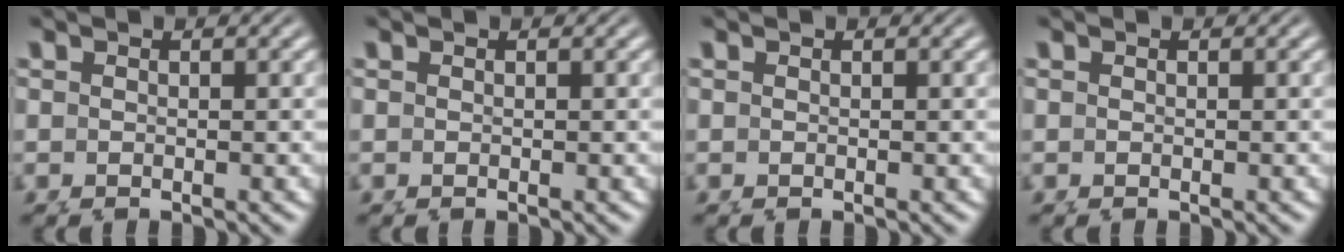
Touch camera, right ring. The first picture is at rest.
{"total": 0.0}
{"total": 0.0}
{"total": 0.0}